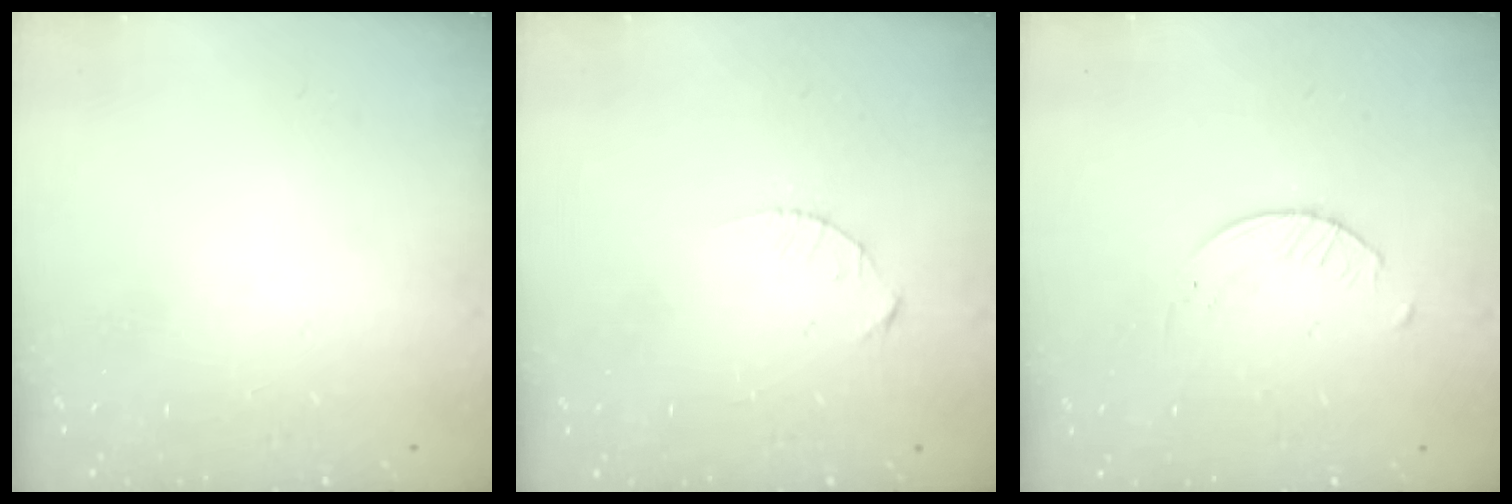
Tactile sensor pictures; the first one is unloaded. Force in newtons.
{"total": 2.1, "press": 2.1, "slide": 0.3}
{"total": 2.8, "press": 2.7, "slide": 0.3}